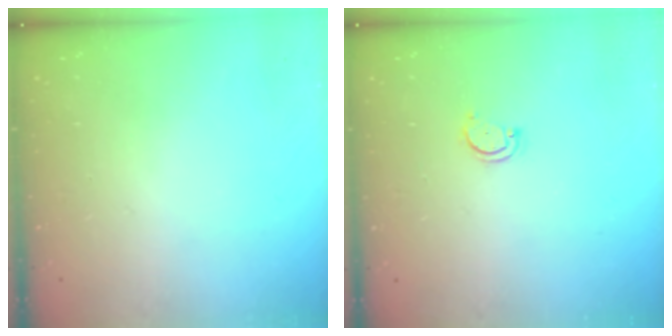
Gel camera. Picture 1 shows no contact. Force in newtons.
{"total": 2.8, "press": 2.8, "slide": 0.3}